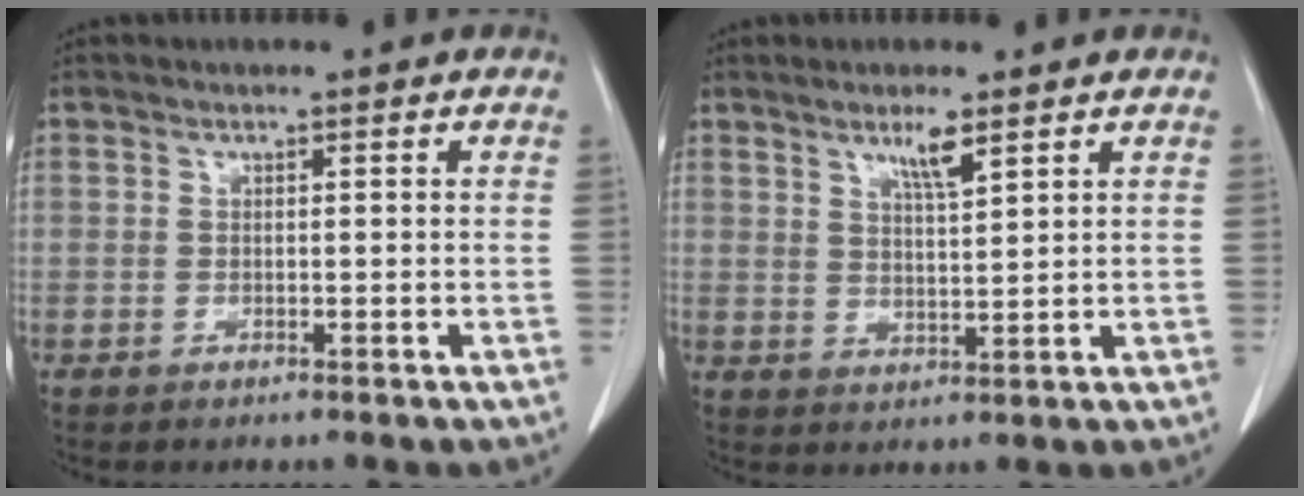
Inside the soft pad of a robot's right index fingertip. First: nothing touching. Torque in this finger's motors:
{"motor_torque": [0.36, 0.22, 0.04, 0.02]}